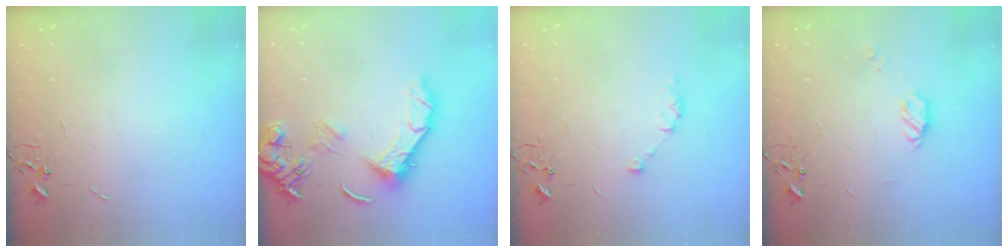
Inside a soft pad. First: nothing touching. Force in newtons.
{"total": 14.8, "press": 14.7, "slide": 1.5}
{"total": 5.8, "press": 5.8, "slide": 0.8}
{"total": 6.3, "press": 6.3, "slide": 0.5}